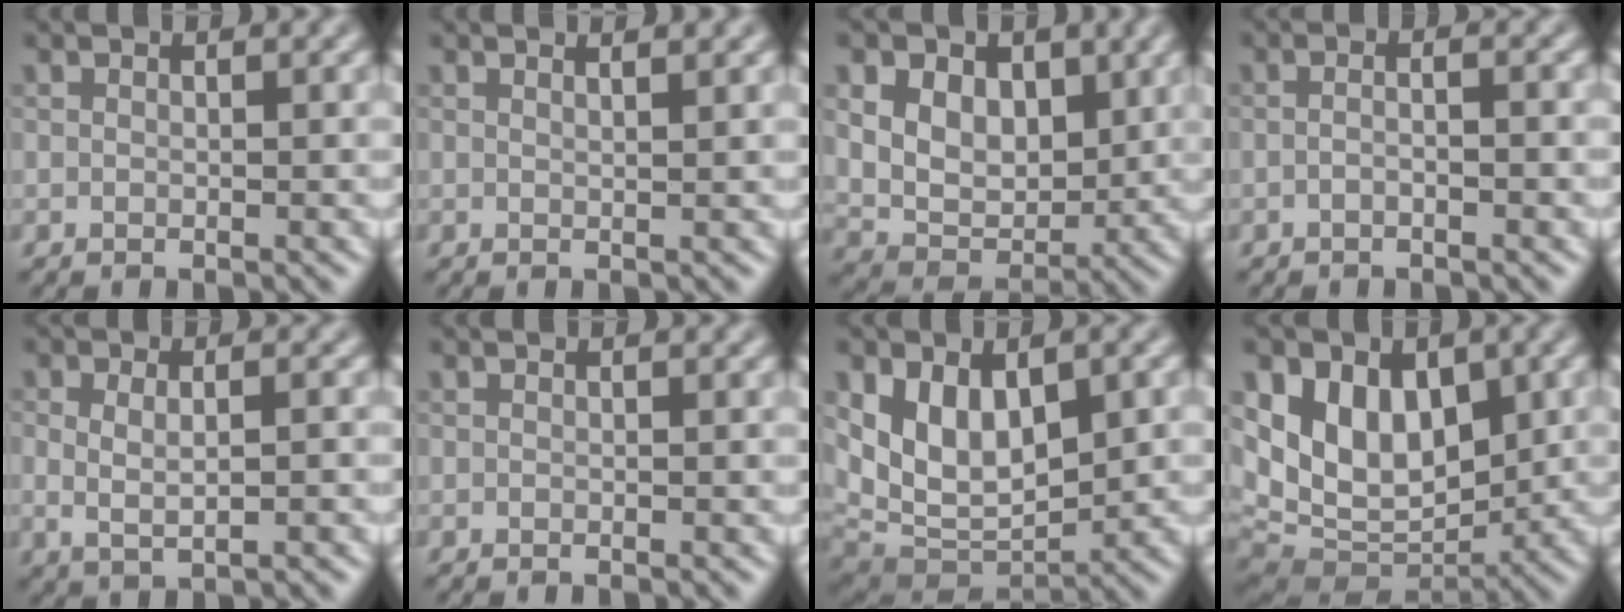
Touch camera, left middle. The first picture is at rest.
{"total": 2.3, "force": [1.6, 0.9, 1.4], "torque": [0.000, 0.008, 0.000]}
{"total": 6.6, "force": [2.1, 4.8, 3.9], "torque": [-0.085, -0.004, 0.037]}
{"total": 1.9, "force": [-0.2, 0.8, 1.7], "torque": [-0.011, -0.004, -0.020]}
{"total": 2.4, "force": [0.2, 1.0, 2.2], "torque": [-0.039, -0.003, 0.004]}
{"total": 0.0}
{"total": 8.0, "force": [1.7, 4.9, 6.1], "torque": [-0.109, -0.021, 0.034]}
{"total": 8.2, "force": [2.3, 5.5, 5.6], "torque": [-0.092, -0.021, 0.037]}